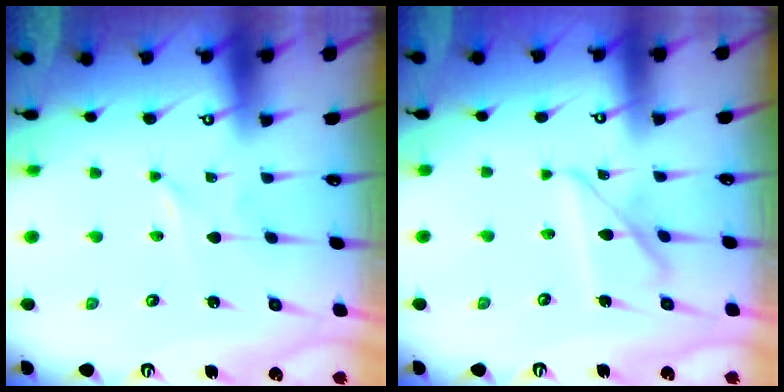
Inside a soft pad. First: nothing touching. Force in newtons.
{"total": 12.4, "press": 12.3, "slide": 1.2}